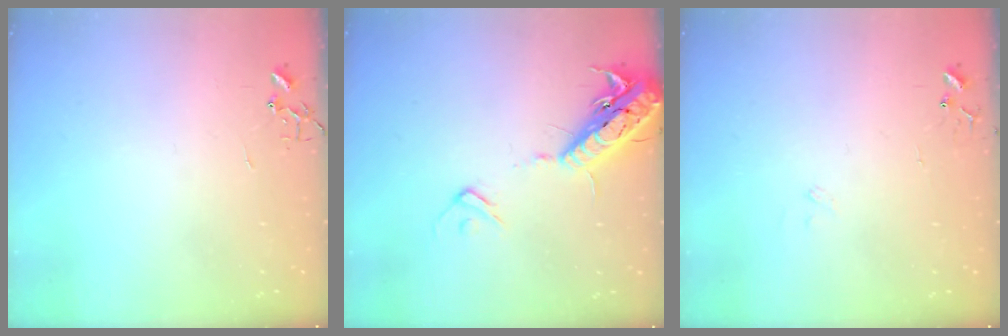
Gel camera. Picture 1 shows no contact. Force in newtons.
{"total": 17.1, "press": 16.7, "slide": 3.7}
{"total": 7.6, "press": 7.6, "slide": 0.5}